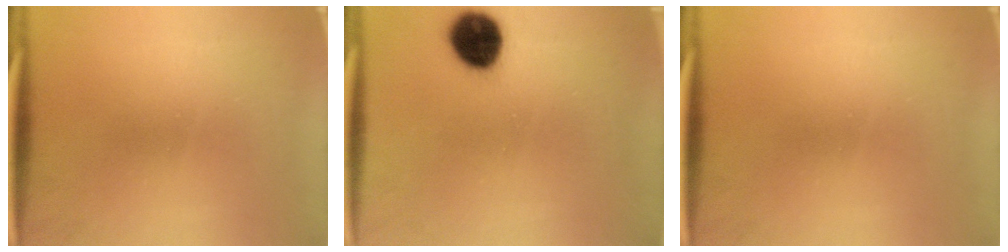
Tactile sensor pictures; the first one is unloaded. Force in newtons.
{"total": 9.8}
{"total": 0.0}